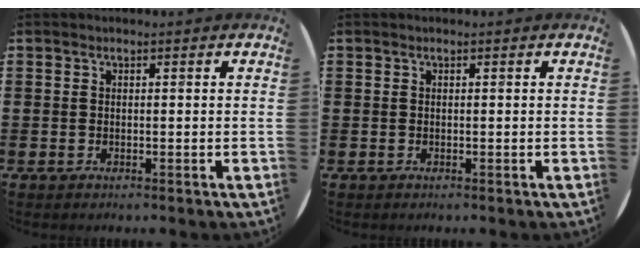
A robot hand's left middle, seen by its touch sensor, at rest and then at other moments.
{"total": 0.0}